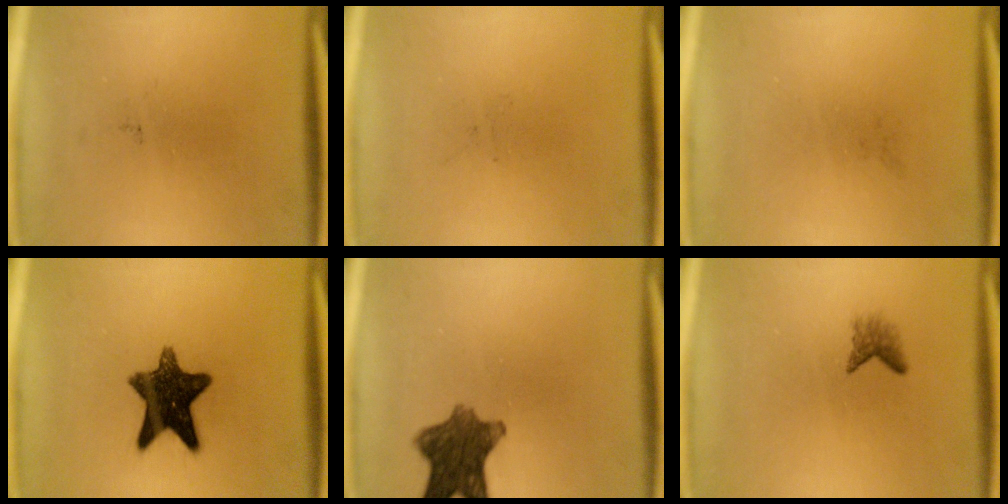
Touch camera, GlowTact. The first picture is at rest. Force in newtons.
{"total": 0.0}
{"total": 0.0}
{"total": 11.9}
{"total": 9.0}
{"total": 1.6}